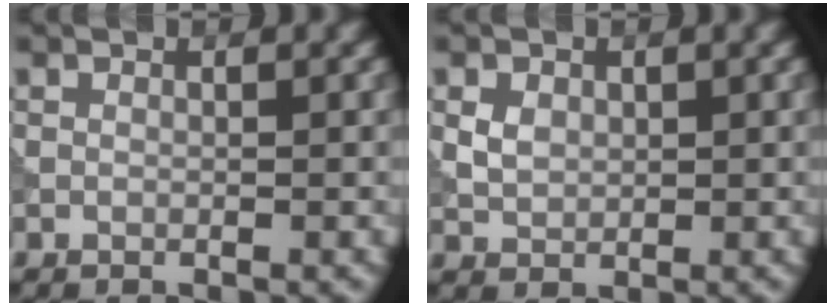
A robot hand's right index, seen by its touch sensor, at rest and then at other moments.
{"total": 1.9, "force": [0.5, 1.5, 1.0], "torque": [-0.022, -0.001, 0.011]}